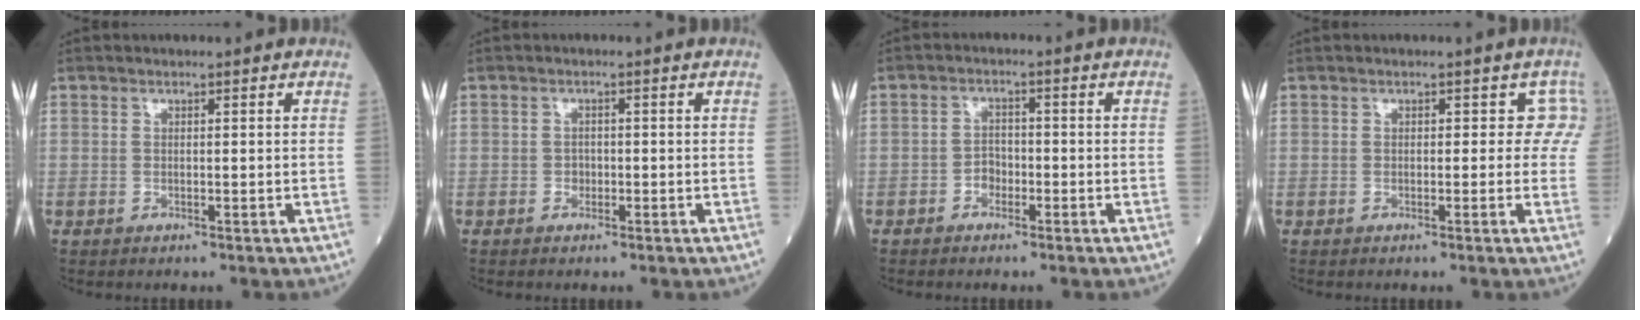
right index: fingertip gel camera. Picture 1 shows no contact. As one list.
[{"total": 1.0, "force": [-0.5, 0.8, 0.4], "torque": [-0.001, 0.005, -0.010]}, {"total": 2.3, "force": [-1.3, 1.6, 1.0], "torque": [-0.012, 0.009, -0.024]}, {"total": 2.6, "force": [0.5, 2.0, 1.6], "torque": [0.012, 0.013, -0.007]}]